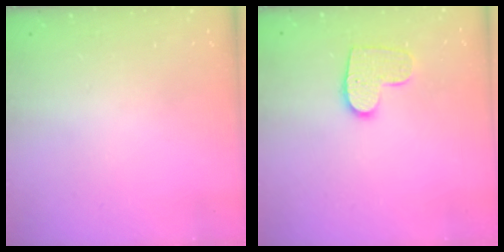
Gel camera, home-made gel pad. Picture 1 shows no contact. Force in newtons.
{"total": 10.9, "press": 10.9, "slide": 0.5}